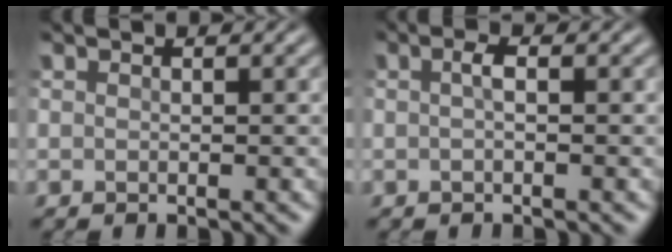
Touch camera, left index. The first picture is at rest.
{"total": 1.0, "force": [-0.3, 0.3, 1.0], "torque": [-0.021, 0.002, -0.005]}